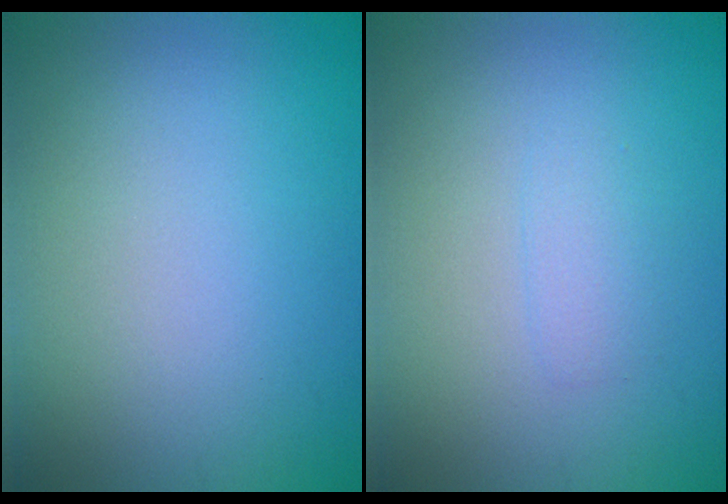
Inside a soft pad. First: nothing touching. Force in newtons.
{"total": 1.1, "press": 1.1, "slide": 0.1}